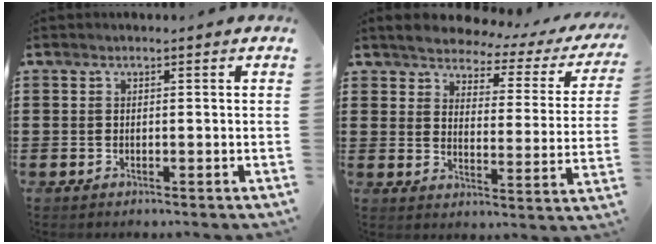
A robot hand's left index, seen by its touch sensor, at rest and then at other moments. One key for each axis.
{"total": 3.3, "fx": 3.2, "fy": 0.5, "fz": 0.3, "tx": -0.033, "ty": -0.026, "tz": 0.048}